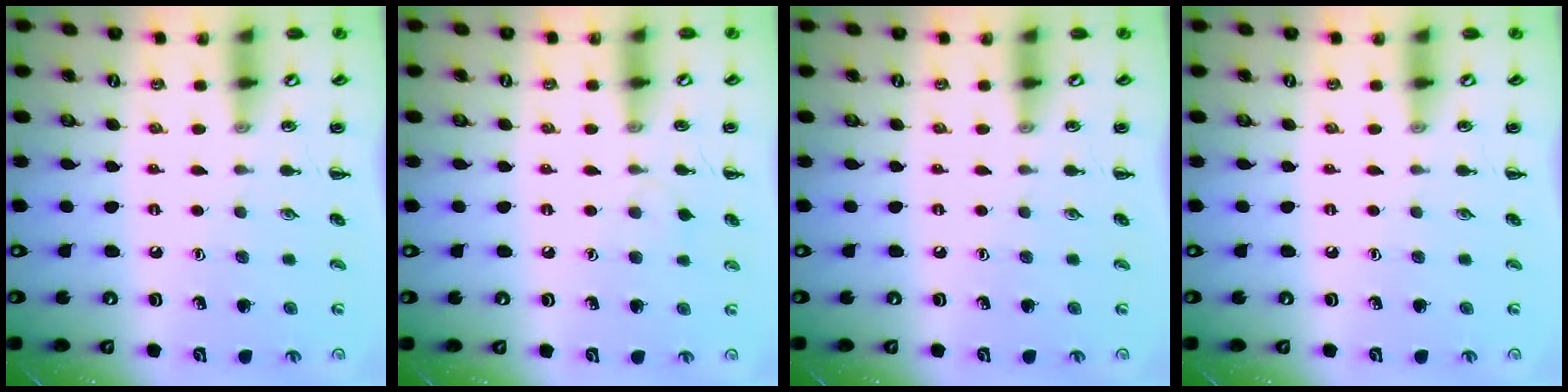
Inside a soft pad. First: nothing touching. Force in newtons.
{"total": 5.2, "press": 4.9, "slide": 1.6}
{"total": 0.0}
{"total": 0.0}